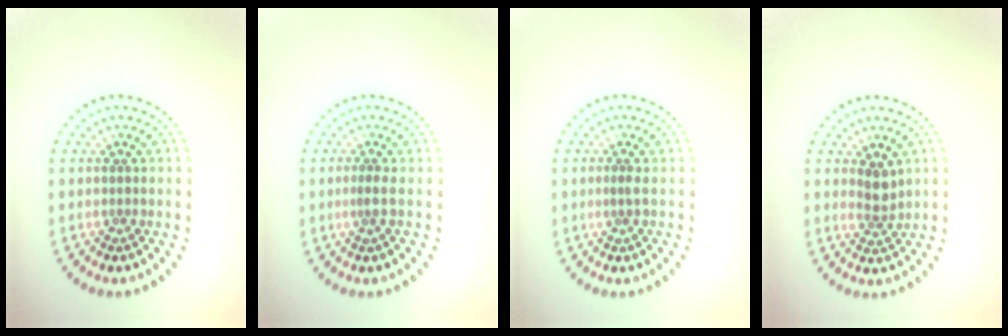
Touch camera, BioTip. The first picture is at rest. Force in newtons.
{"total": 0.8, "press": 0.5, "slide": 0.7}
{"total": 0.6, "press": 0.3, "slide": 0.5}
{"total": 1.9, "press": 1.6, "slide": 1.0}